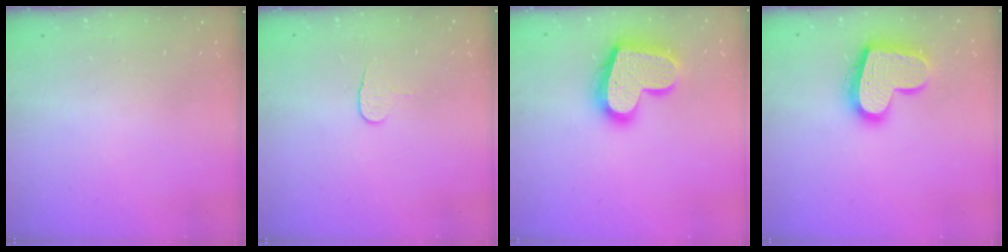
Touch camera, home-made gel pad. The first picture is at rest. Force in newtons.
{"total": 4.5, "press": 4.5, "slide": 0.5}
{"total": 20.1, "press": 20.0, "slide": 1.7}
{"total": 17.4, "press": 17.3, "slide": 1.4}